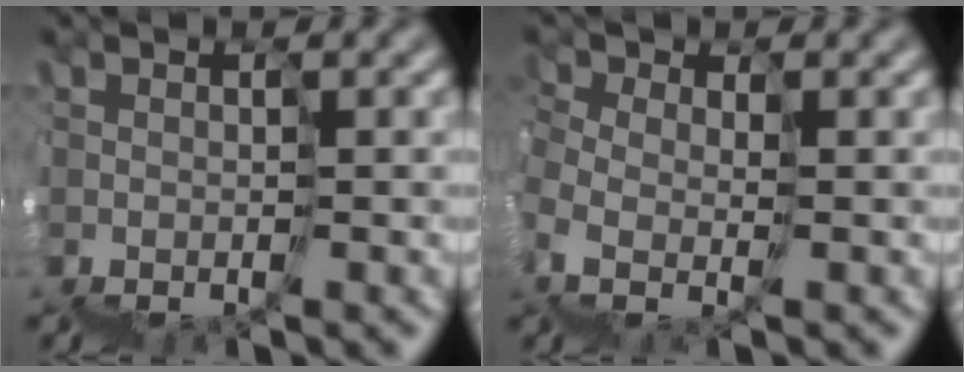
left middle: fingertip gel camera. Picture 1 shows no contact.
{"total": 1.9, "force": [1.5, 1.0, 0.5], "torque": [-0.013, 0.018, 0.010]}